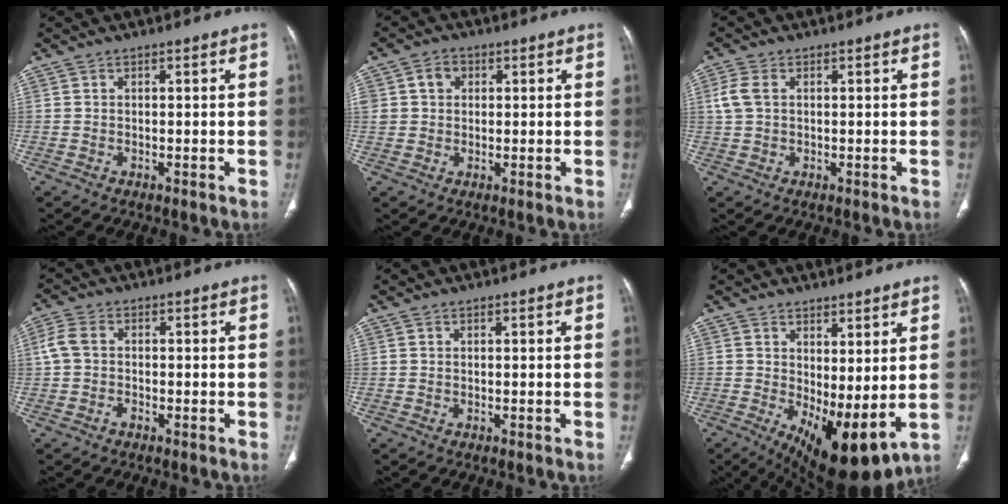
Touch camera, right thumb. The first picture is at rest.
{"total": 4.7, "force": [1.3, 3.9, 2.2], "torque": [-0.026, 0.007, 0.026]}
{"total": 3.7, "force": [0.8, 2.5, 2.7], "torque": [-0.072, 0.008, 0.016]}
{"total": 4.1, "force": [-0.7, 3.0, 2.7], "torque": [-0.067, 0.014, -0.020]}
{"total": 0.0}
{"total": 12.1, "force": [0.2, 4.8, 11.1], "torque": [-0.170, -0.027, 0.021]}